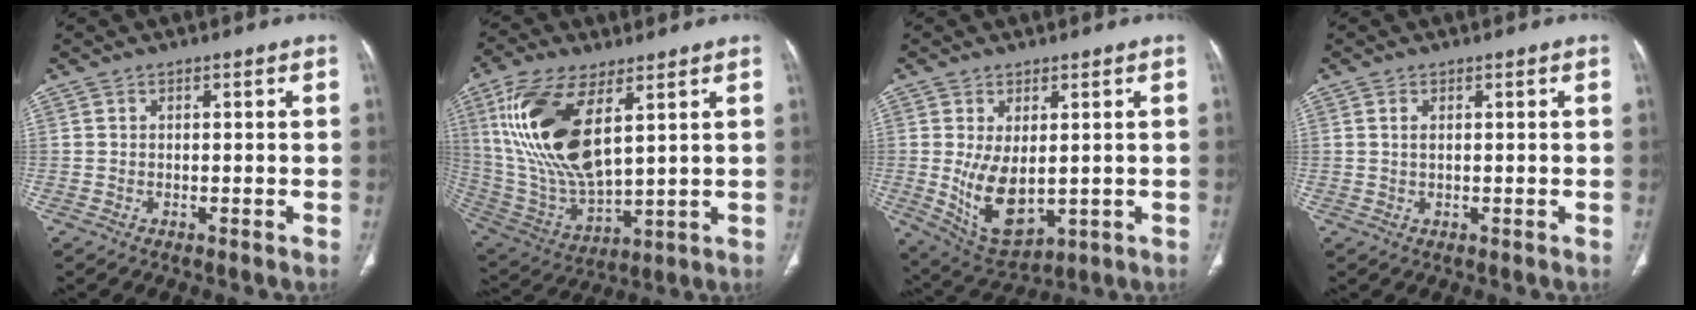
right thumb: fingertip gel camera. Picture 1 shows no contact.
{"total": 20.0, "force": [7.1, 8.6, 16.6], "torque": [-0.339, -0.028, 0.147]}
{"total": 10.5, "force": [-0.3, 5.6, 8.9], "torque": [-0.150, -0.018, 0.021]}
{"total": 1.0, "force": [0.4, 0.4, 0.9], "torque": [-0.022, 0.003, 0.009]}